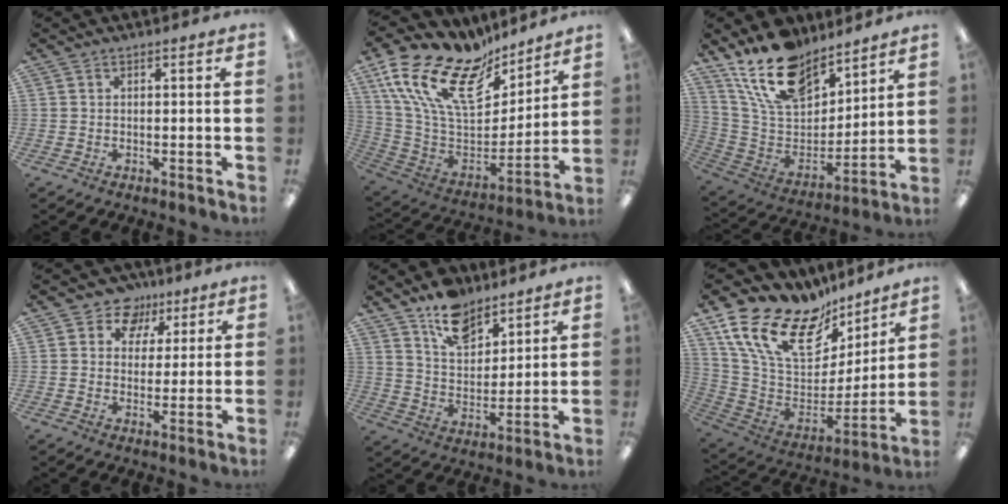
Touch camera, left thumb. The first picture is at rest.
{"total": 22.4, "force": [12.8, 12.3, 13.6], "torque": [-0.266, -0.083, 0.230]}
{"total": 19.2, "force": [14.3, 9.6, 8.5], "torque": [-0.180, -0.077, 0.265]}
{"total": 8.4, "force": [4.7, 6.4, 2.6], "torque": [-0.031, -0.026, 0.082]}
{"total": 11.7, "force": [8.9, 6.3, 4.4], "torque": [-0.070, -0.049, 0.165]}
{"total": 21.2, "force": [13.8, 11.4, 11.4], "torque": [-0.219, -0.094, 0.250]}